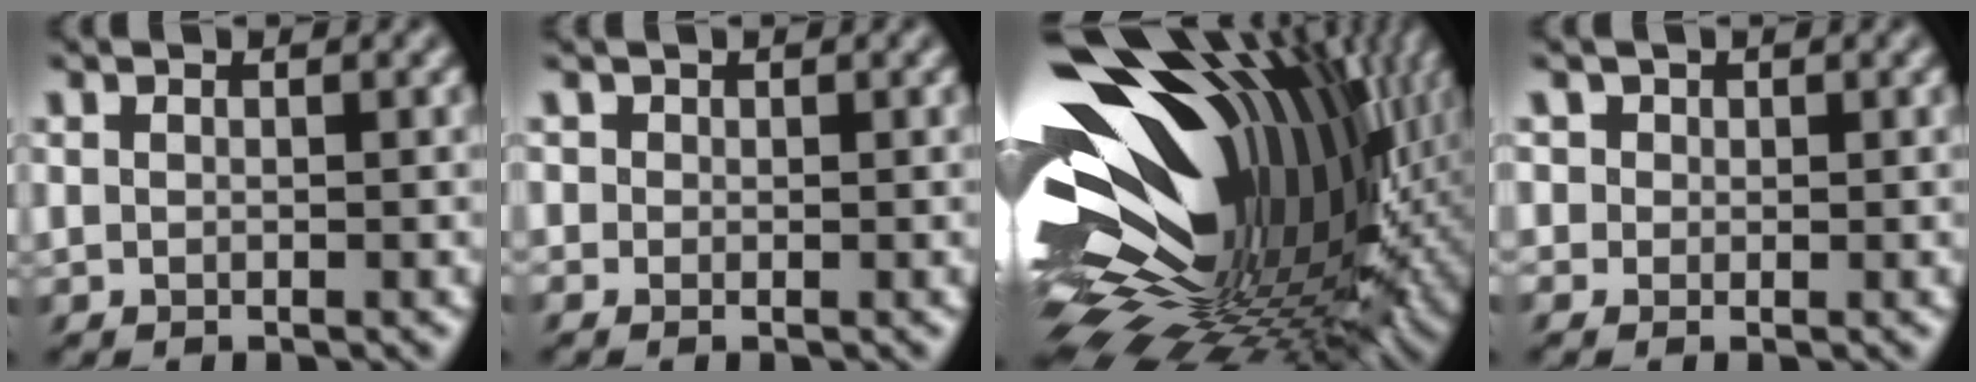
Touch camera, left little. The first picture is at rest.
{"total": 0.8, "force": [0.3, 0.7, -0.2], "torque": [-0.008, 0.003, 0.018]}
{"total": 17.8, "force": [1.2, 9.4, 15.1], "torque": [-0.268, -0.014, 0.015]}
{"total": 1.7, "force": [0.6, 1.5, 0.3], "torque": [-0.022, 0.010, 0.020]}